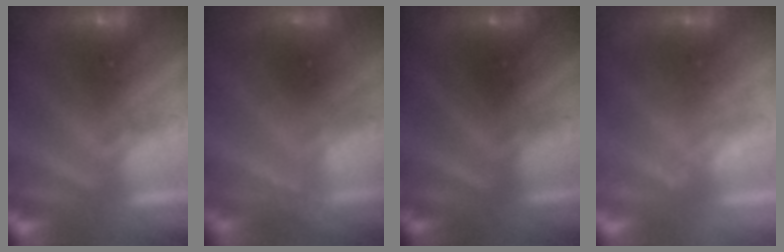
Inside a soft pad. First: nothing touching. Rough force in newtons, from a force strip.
{"total": 2.2}
{"total": 2.3}
{"total": 2.1}